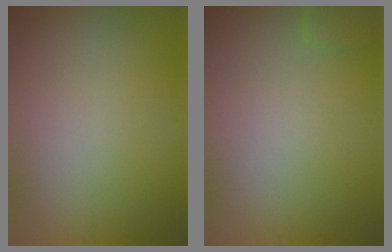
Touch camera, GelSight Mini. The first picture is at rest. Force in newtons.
{"total": 1.9, "press": 1.9, "slide": 0.2}